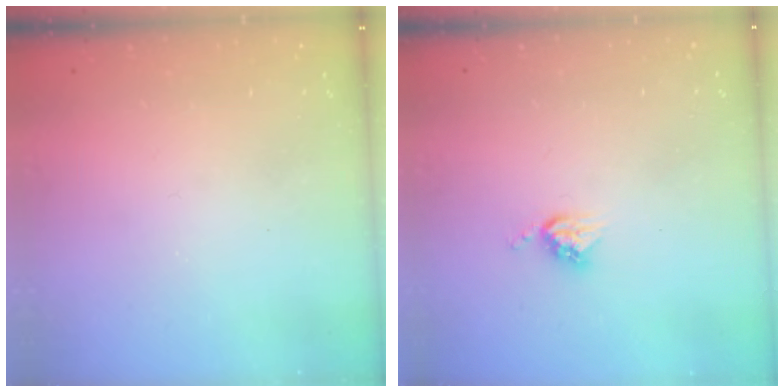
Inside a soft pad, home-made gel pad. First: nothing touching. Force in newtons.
{"total": 5.2, "press": 5.2, "slide": 0.1}